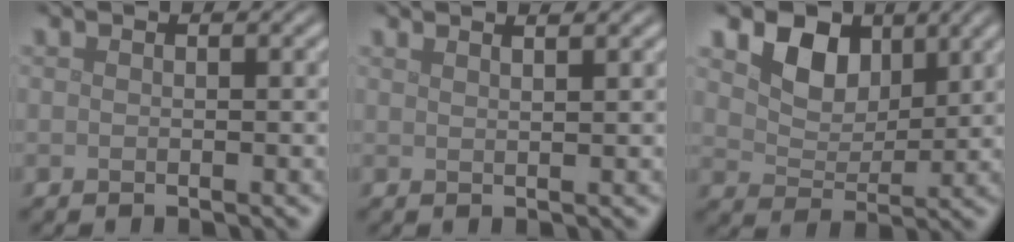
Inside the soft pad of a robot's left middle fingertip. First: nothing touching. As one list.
[{"total": 2.7, "force": [2.0, 1.1, 1.5], "torque": [0.005, 0.011, -0.003]}, {"total": 5.2, "force": [2.7, 3.4, 2.8], "torque": [-0.059, -0.007, 0.041]}]